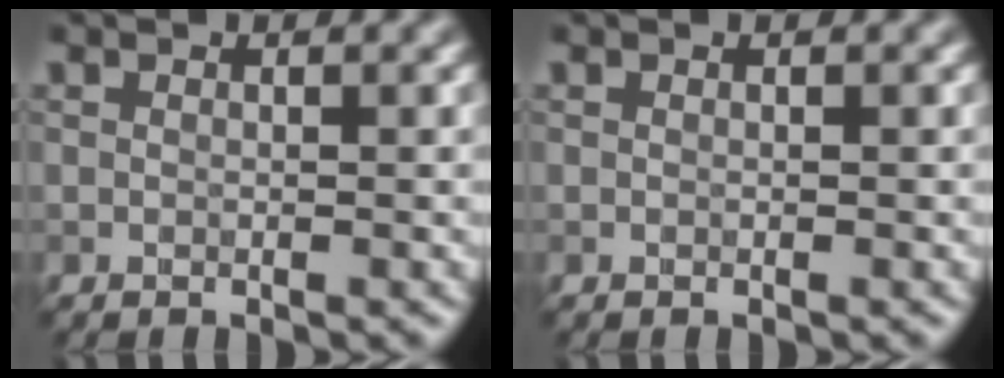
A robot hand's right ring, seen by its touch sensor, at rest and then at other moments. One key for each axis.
{"total": 0.0}